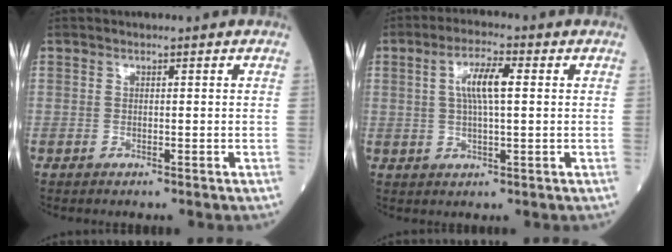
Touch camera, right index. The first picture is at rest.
{"total": 6.1, "force": [1.2, 1.1, 5.8], "torque": [-0.114, 0.011, 0.023]}